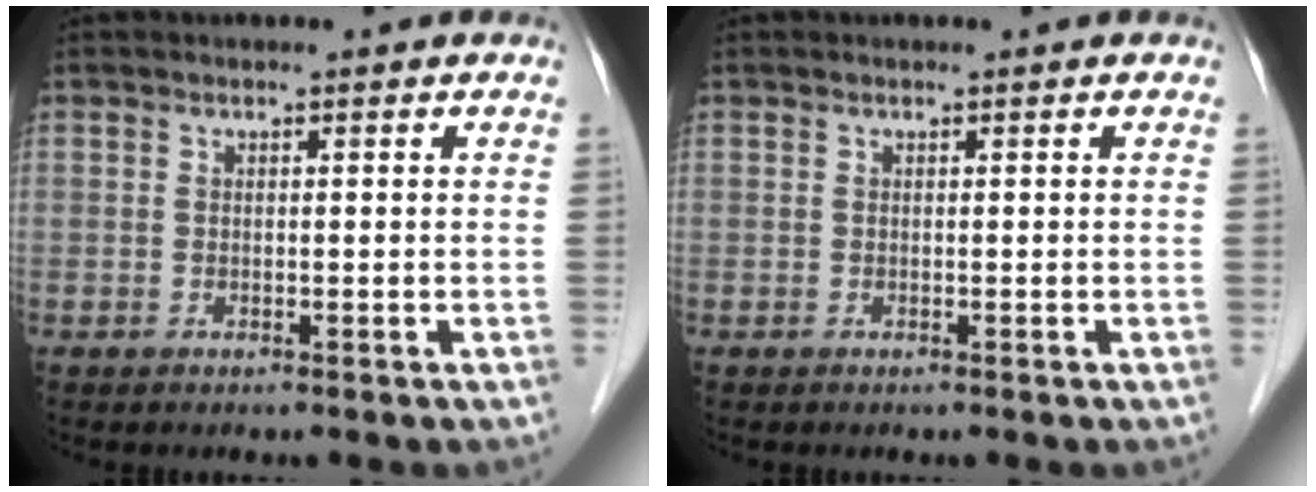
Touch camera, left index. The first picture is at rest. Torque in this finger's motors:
{"motor_torque": [0.00, 0.00, 0.00, 0.00]}